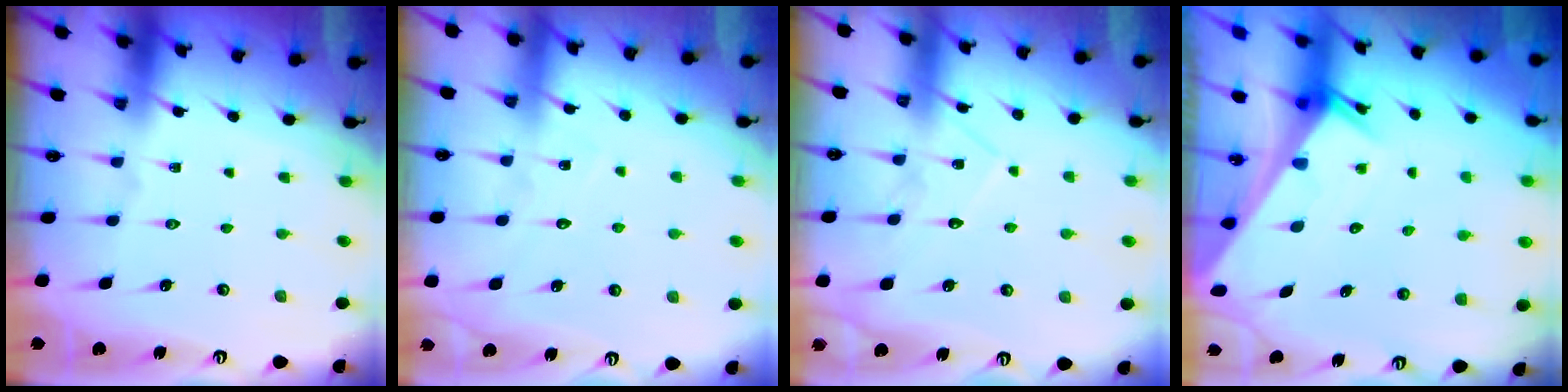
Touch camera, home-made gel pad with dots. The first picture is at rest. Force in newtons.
{"total": 6.3, "press": 6.3, "slide": 0.5}
{"total": 8.6, "press": 8.5, "slide": 0.7}
{"total": 2.4, "press": 2.4, "slide": 0.2}